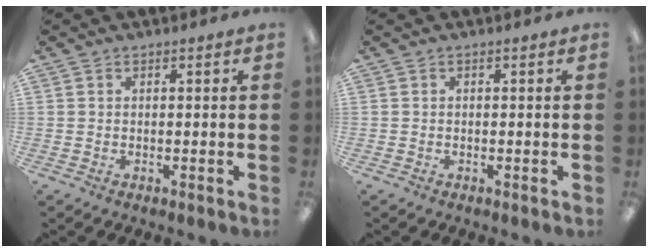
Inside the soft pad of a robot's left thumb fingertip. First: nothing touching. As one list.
[{"total": 0.0}]